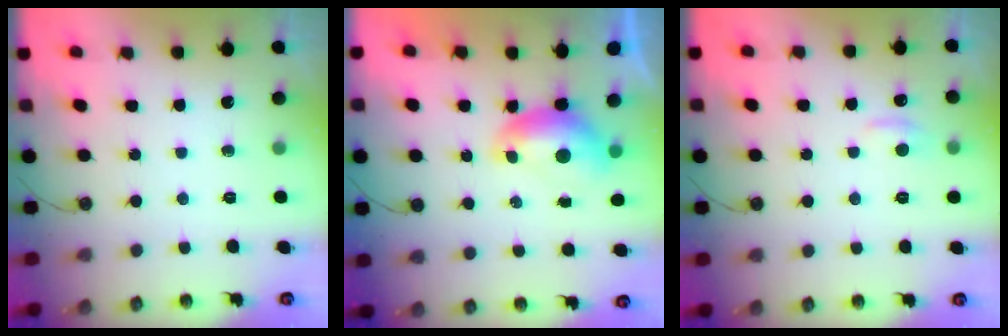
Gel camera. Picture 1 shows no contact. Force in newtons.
{"total": 0.0}
{"total": 1.2, "press": 1.0, "slide": 0.7}